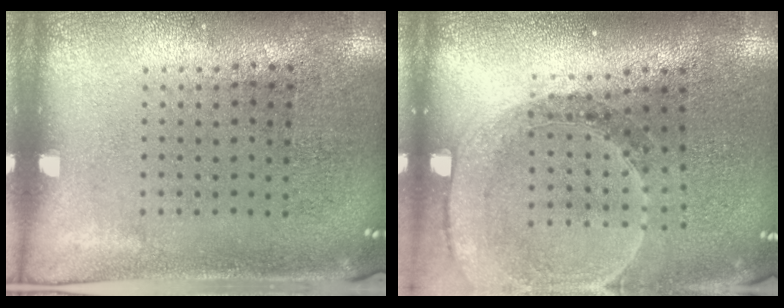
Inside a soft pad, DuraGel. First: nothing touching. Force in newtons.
{"total": 1.5, "press": 1.5, "slide": 0.1}